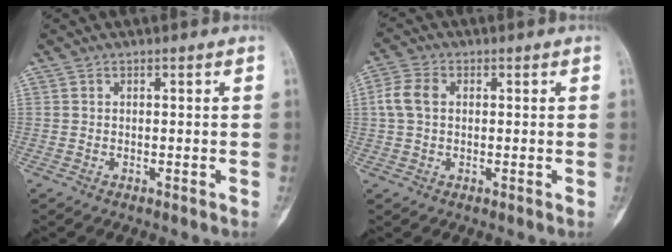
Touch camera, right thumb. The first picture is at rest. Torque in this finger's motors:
{"motor_torque": [0.01, 0.00, 0.07, -0.03, 0.16]}